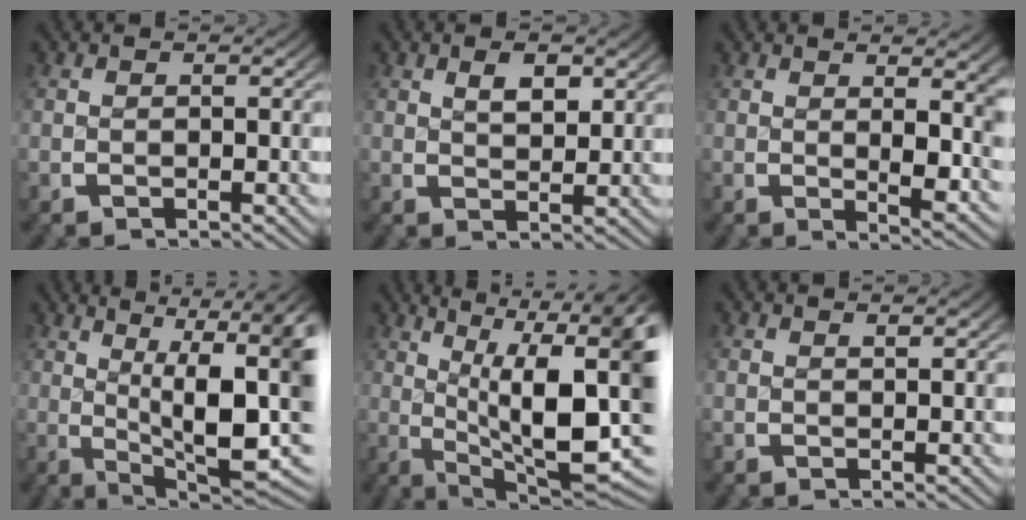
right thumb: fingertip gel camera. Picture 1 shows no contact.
{"total": 2.2, "force": [1.2, 0.9, 1.6], "torque": [-0.018, -0.001, 0.027]}
{"total": 4.7, "force": [0.9, 1.7, 4.3], "torque": [-0.051, -0.014, 0.020]}
{"total": 13.4, "force": [0.8, 7.5, 11.1], "torque": [-0.170, -0.046, 0.029]}
{"total": 15.1, "force": [0.3, 8.3, 12.6], "torque": [-0.201, -0.045, 0.021]}
{"total": 0.6, "force": [0.6, 0.0, 0.2], "torque": [-0.002, -0.001, 0.013]}